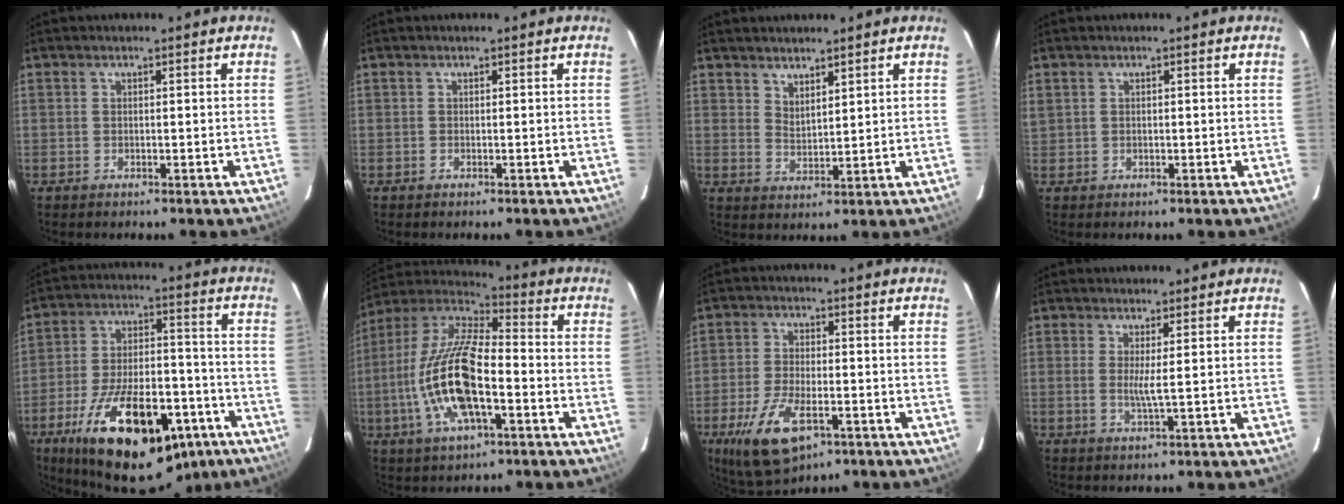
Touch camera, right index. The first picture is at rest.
{"total": 0.0}
{"total": 3.5, "force": [3.1, 1.1, 1.4], "torque": [-0.022, -0.004, 0.054]}
{"total": 1.3, "force": [0.2, 1.1, 0.6], "torque": [-0.011, 0.001, 0.005]}
{"total": 26.6, "force": [-15.8, 11.7, 17.9], "torque": [-0.307, -0.007, -0.225]}
{"total": 18.4, "force": [-5.0, 6.6, 16.4], "torque": [-0.336, -0.006, -0.101]}
{"total": 12.0, "force": [-5.8, 5.3, 9.1], "torque": [-0.199, -0.022, -0.101]}
{"total": 2.5, "force": [0.3, -0.5, 2.4], "torque": [-0.046, -0.009, 0.003]}